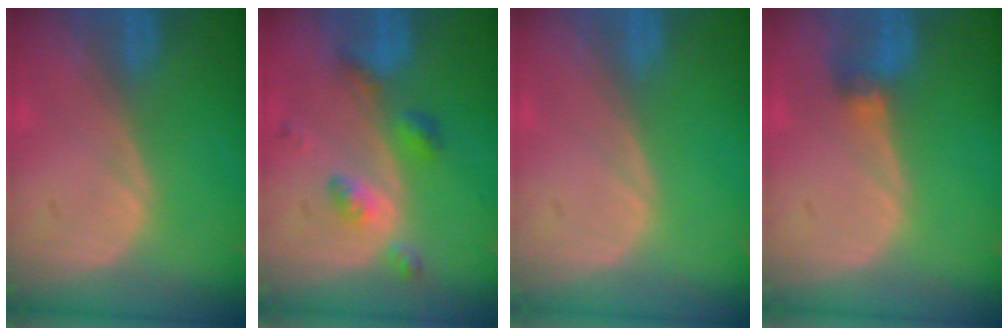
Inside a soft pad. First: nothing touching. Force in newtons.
{"total": 5.3, "press": 4.6, "slide": 2.7}
{"total": 0.0}
{"total": 2.8, "press": 2.6, "slide": 1.1}